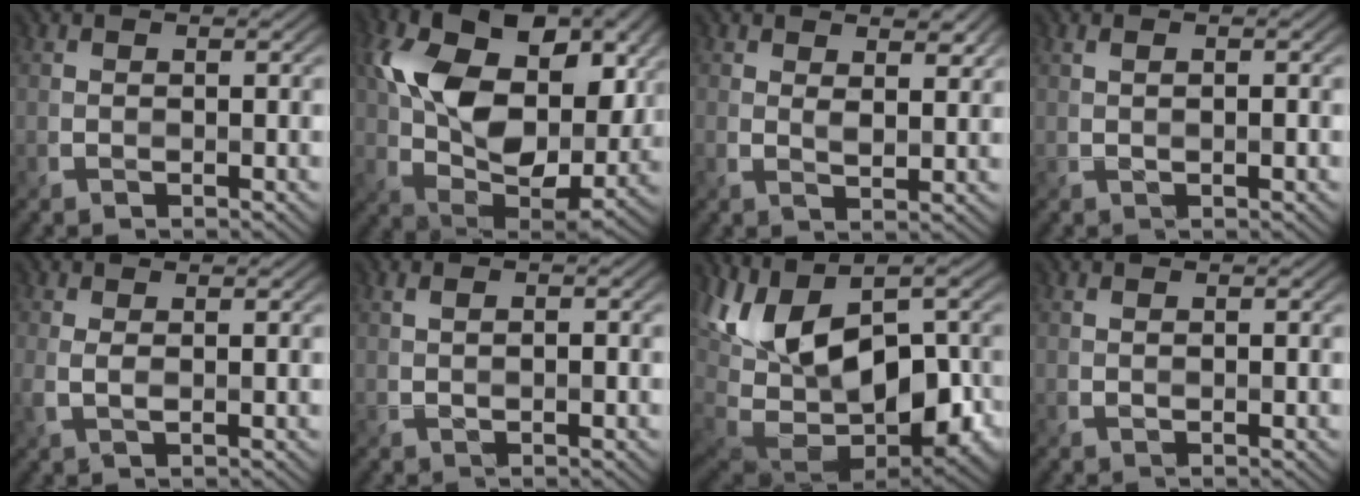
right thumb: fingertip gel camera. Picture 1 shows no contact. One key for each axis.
{"total": 15.6, "fx": 3.6, "fy": 10.2, "fz": 11.2, "tx": -0.207, "ty": 0.001, "tz": 0.067}
{"total": 2.5, "fx": 1.8, "fy": 0.9, "fz": 1.6, "tx": -0.030, "ty": -0.006, "tz": 0.030}
{"total": 1.3, "fx": 0.1, "fy": 0.3, "fz": 1.3, "tx": -0.024, "ty": 0.003, "tz": 0.006}
{"total": 1.1, "fx": 0.3, "fy": 0.1, "fz": 1.0, "tx": -0.025, "ty": -0.001, "tz": 0.006}
{"total": 1.6, "fx": 0.1, "fy": 0.6, "fz": 1.5, "tx": -0.022, "ty": -0.001, "tz": 0.006}
{"total": 16.3, "fx": -0.7, "fy": 8.8, "fz": 13.8, "tx": -0.268, "ty": -0.017, "tz": 0.003}
{"total": 0.0}